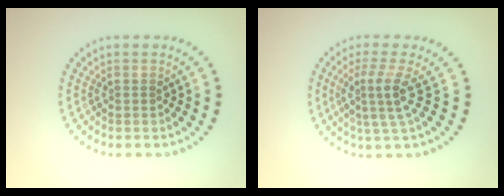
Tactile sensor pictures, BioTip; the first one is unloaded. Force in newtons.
{"total": 3.1, "press": 2.2, "slide": 2.2}